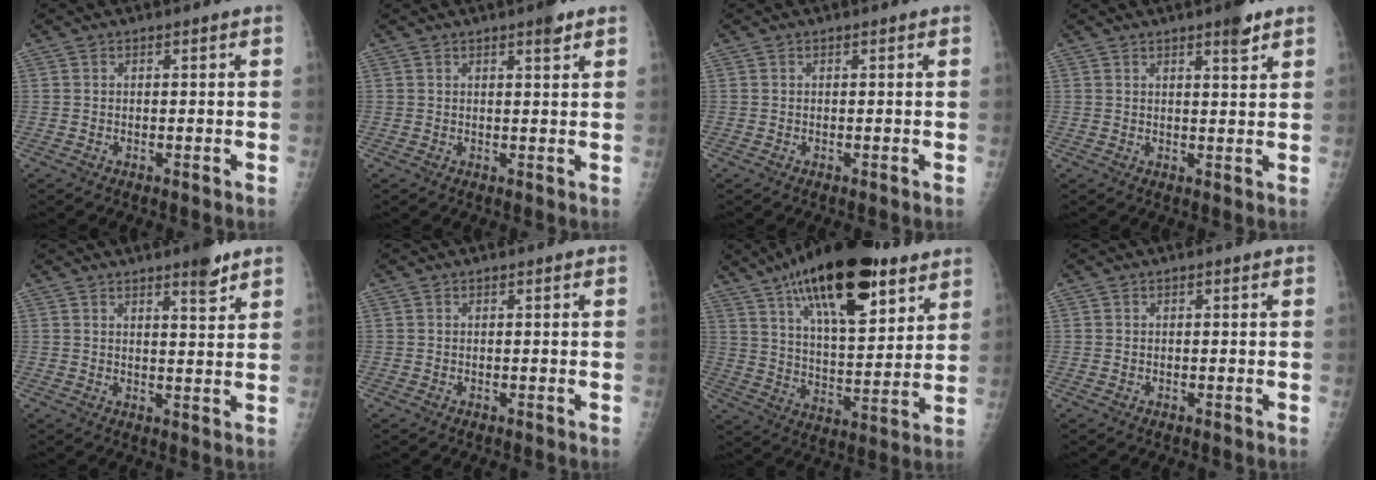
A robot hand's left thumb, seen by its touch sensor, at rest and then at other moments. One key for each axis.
{"total": 2.7, "fx": 1.8, "fy": 0.6, "fz": 1.9, "tx": -0.023, "ty": -0.008, "tz": 0.023}
{"total": 0.0}
{"total": 4.0, "fx": 2.7, "fy": 0.8, "fz": 2.8, "tx": -0.035, "ty": -0.015, "tz": 0.036}
{"total": 4.9, "fx": 3.4, "fy": 1.1, "fz": 3.3, "tx": -0.038, "ty": -0.022, "tz": 0.046}
{"total": 0.0}
{"total": 25.5, "fx": 14.5, "fy": 10.0, "fz": 18.4, "tx": -0.278, "ty": -0.034, "tz": 0.236}
{"total": 0.0}